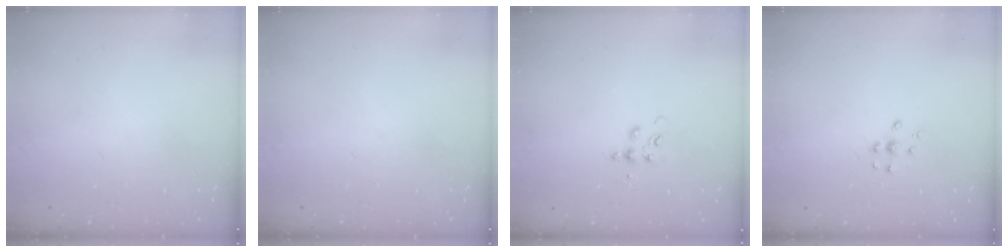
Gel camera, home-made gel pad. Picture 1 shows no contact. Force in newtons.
{"total": 0.0}
{"total": 4.7, "press": 4.7, "slide": 0.5}
{"total": 5.4, "press": 5.3, "slide": 0.7}